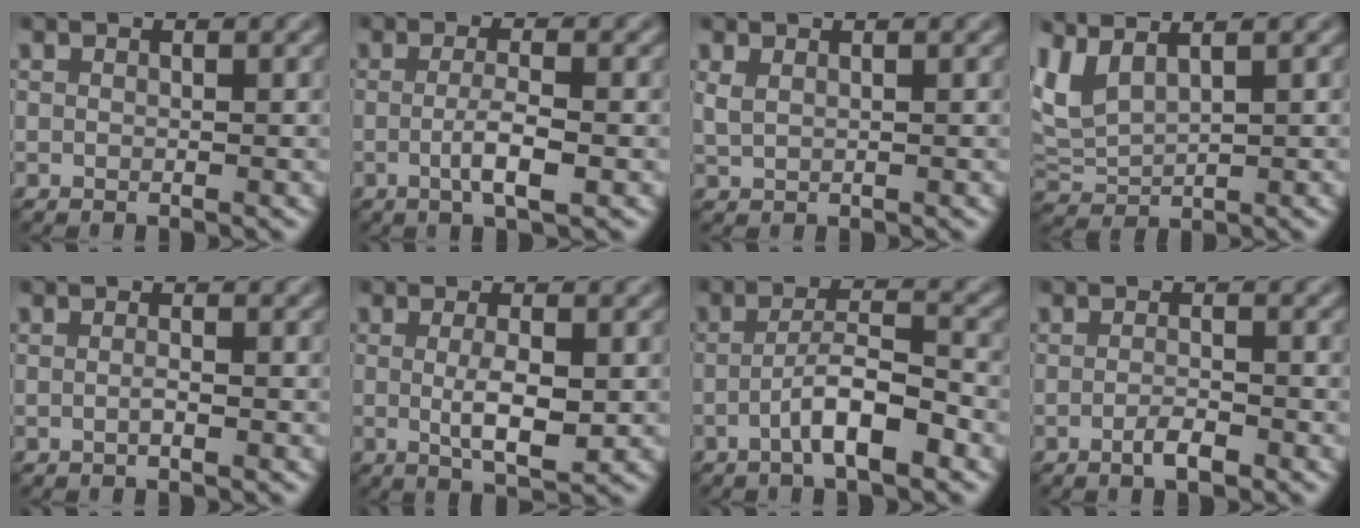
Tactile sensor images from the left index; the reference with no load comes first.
{"total": 3.2, "force": [-0.6, 0.6, 3.1], "torque": [-0.056, -0.003, -0.011]}
{"total": 1.1, "force": [0.7, 0.4, 0.8], "torque": [-0.019, 0.001, 0.017]}
{"total": 3.5, "force": [2.3, 1.3, 2.4], "torque": [-0.066, 0.008, 0.053]}
{"total": 0.9, "force": [-0.2, 0.1, 0.8], "torque": [-0.015, -0.001, -0.005]}
{"total": 4.0, "force": [-0.1, 1.1, 3.9], "torque": [-0.070, -0.006, 0.000]}
{"total": 4.8, "force": [-2.1, 1.1, 4.2], "torque": [-0.071, 0.012, -0.041]}
{"total": 1.8, "force": [-0.9, 0.5, 1.5], "torque": [-0.028, -0.001, -0.019]}